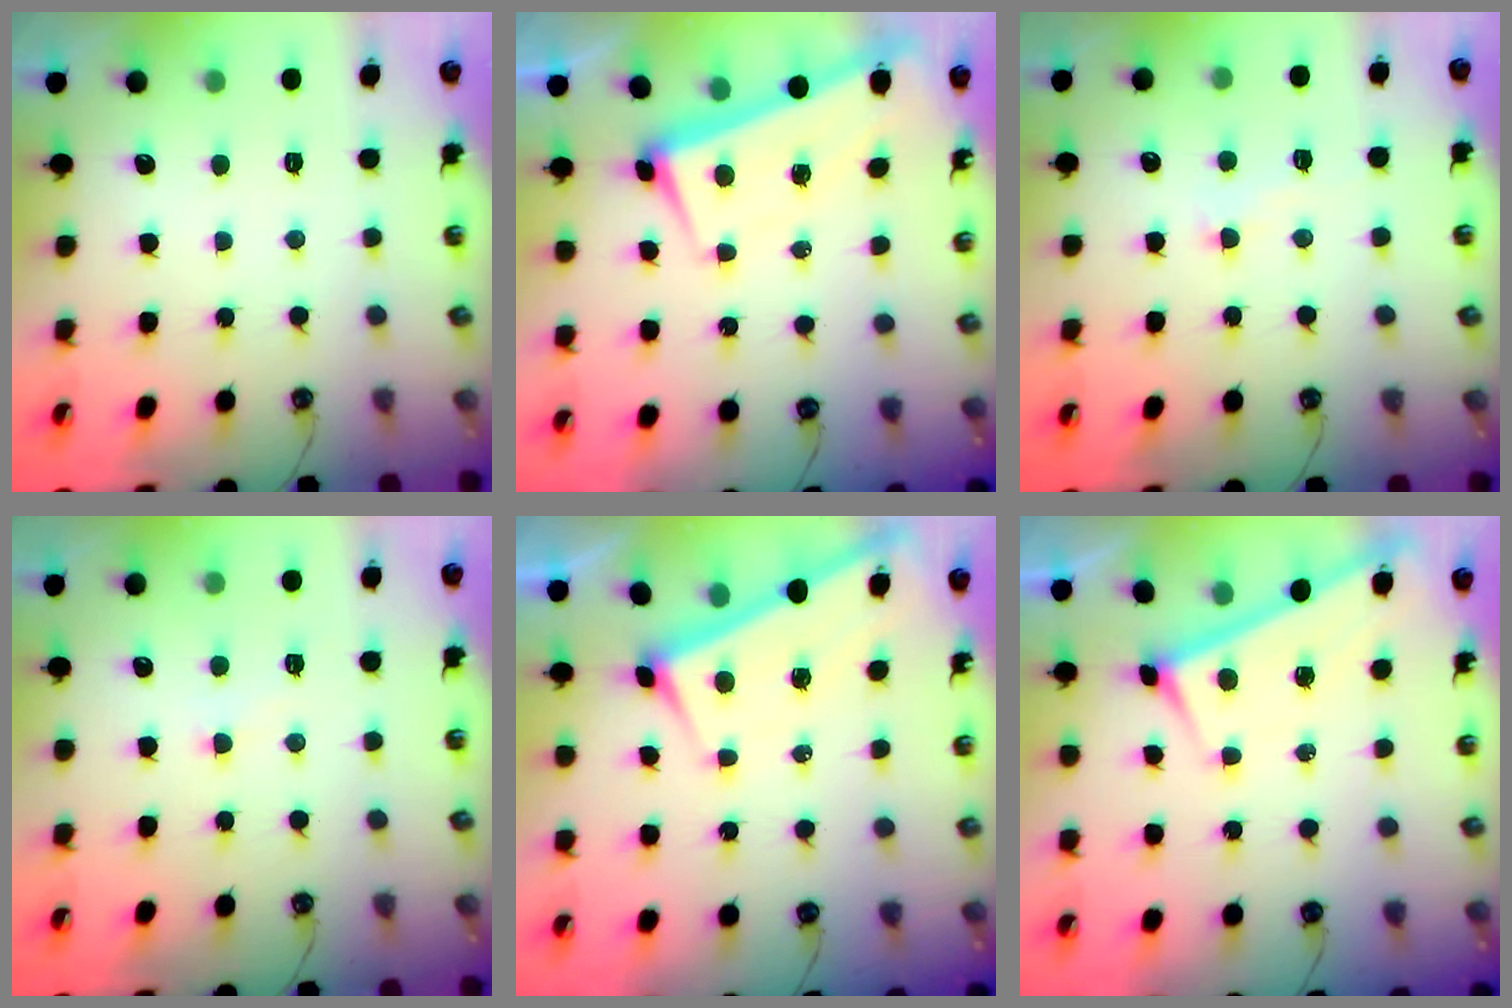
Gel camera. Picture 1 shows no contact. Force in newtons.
{"total": 1.5, "press": 0.4, "slide": 1.5}
{"total": 0.8, "press": 0.4, "slide": 0.7}
{"total": 1.5, "press": 1.4, "slide": 0.6}
{"total": 2.6, "press": 2.6, "slide": 0.1}
{"total": 3.1, "press": 3.1, "slide": 0.3}